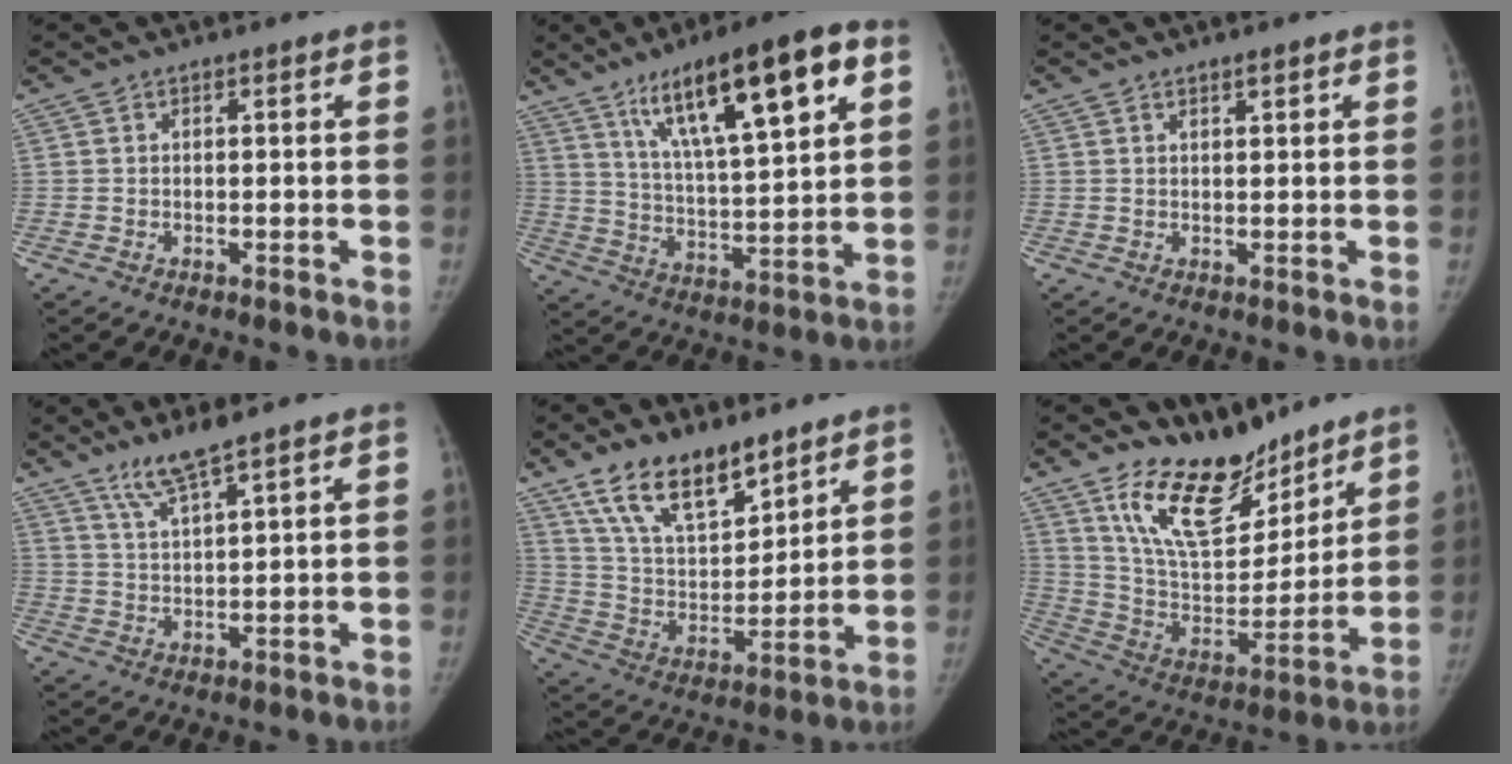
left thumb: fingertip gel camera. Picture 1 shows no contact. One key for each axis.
{"total": 20.3, "fx": 9.9, "fy": 5.0, "fz": 17.0, "tx": -0.250, "ty": -0.021, "tz": 0.166}
{"total": 1.4, "fx": 1.0, "fy": 0.3, "fz": 0.8, "tx": -0.011, "ty": -0.007, "tz": 0.018}
{"total": 6.3, "fx": 4.9, "fy": 0.3, "fz": 4.0, "tx": -0.082, "ty": -0.031, "tz": 0.100}
{"total": 16.2, "fx": 11.4, "fy": 7.2, "fz": 9.1, "tx": -0.121, "ty": -0.065, "tz": 0.216}
{"total": 19.0, "fx": 14.1, "fy": 8.5, "fz": 9.6, "tx": -0.114, "ty": -0.092, "tz": 0.256}